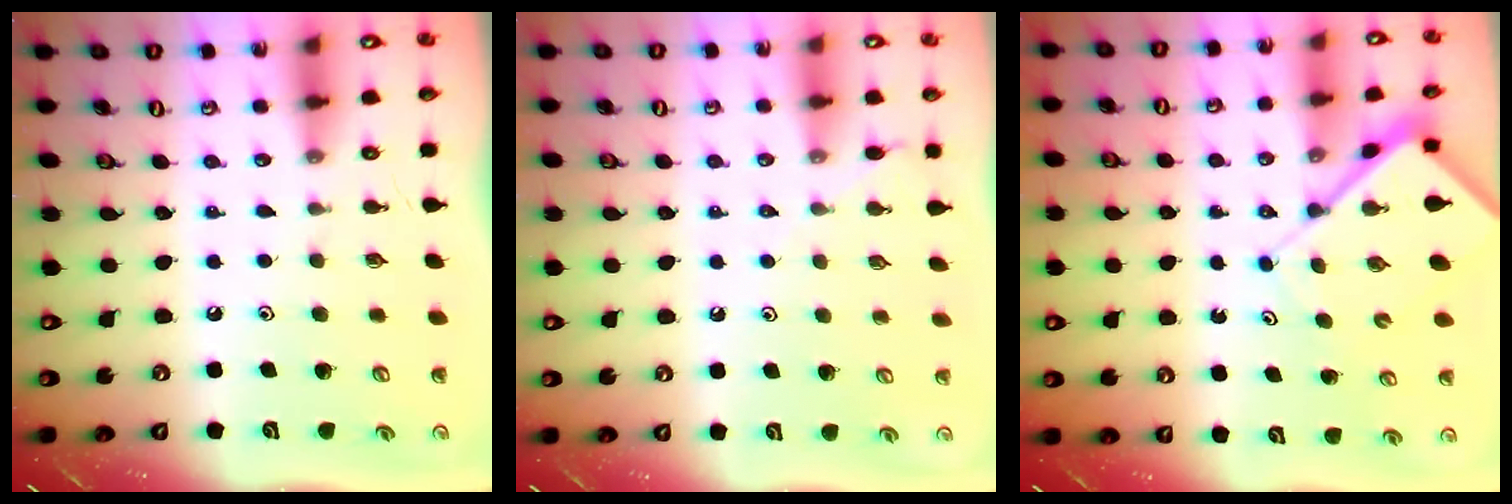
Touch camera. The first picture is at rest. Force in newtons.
{"total": 4.7, "press": 4.6, "slide": 0.6}
{"total": 6.7, "press": 6.7, "slide": 0.8}